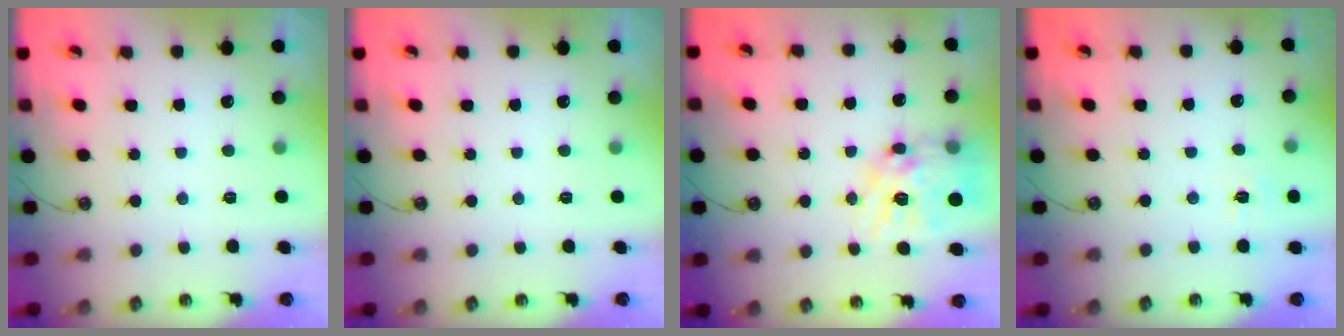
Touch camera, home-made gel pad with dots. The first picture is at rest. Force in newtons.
{"total": 0.0}
{"total": 18.0, "press": 18.0, "slide": 1.5}
{"total": 5.0, "press": 5.0, "slide": 0.6}